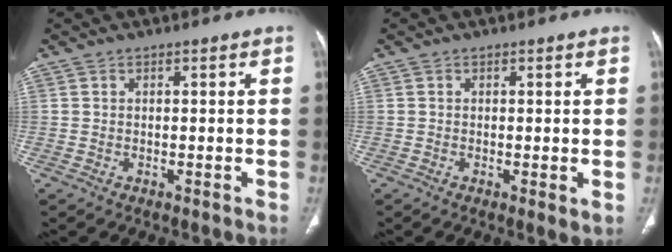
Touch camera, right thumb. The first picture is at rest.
{"total": 2.0, "force": [-0.1, 0.6, 1.8], "torque": [-0.032, -0.010, -0.006]}